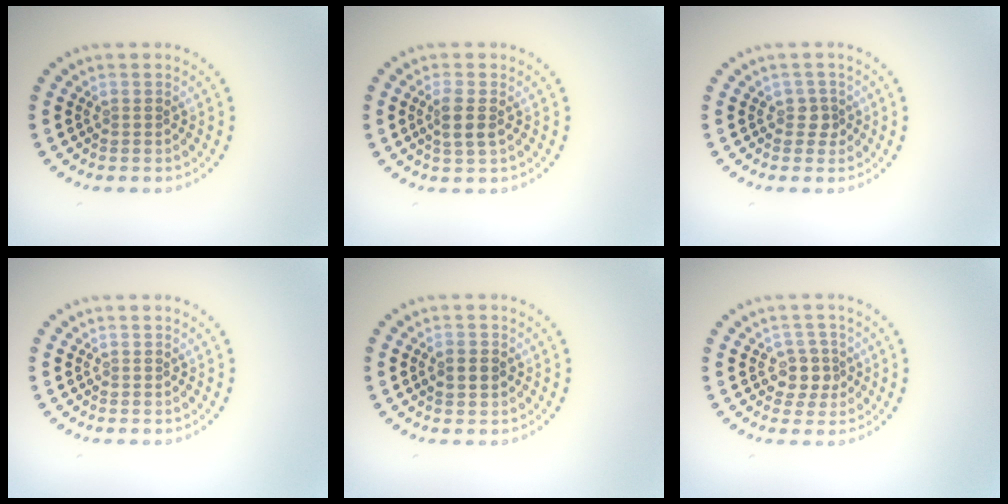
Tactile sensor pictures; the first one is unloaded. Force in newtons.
{"total": 2.0, "press": 1.8, "slide": 0.9}
{"total": 1.3, "press": 1.1, "slide": 0.8}
{"total": 0.0}
{"total": 2.3, "press": 2.3, "slide": 0.0}
{"total": 2.5, "press": 2.2, "slide": 1.1}